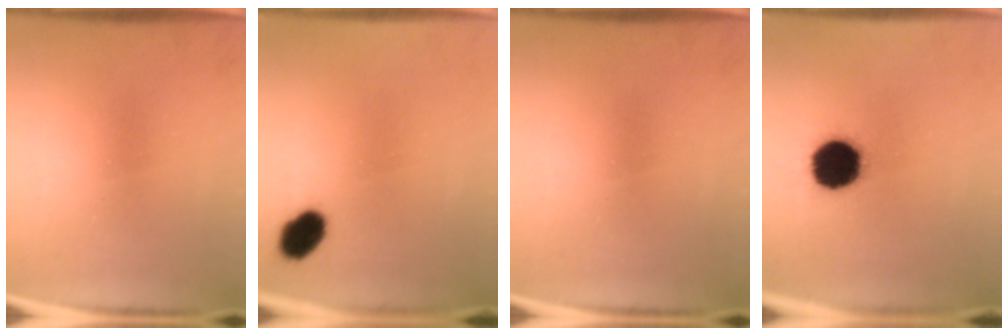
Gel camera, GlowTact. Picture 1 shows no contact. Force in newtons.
{"total": 6.6}
{"total": 0.0}
{"total": 16.3}